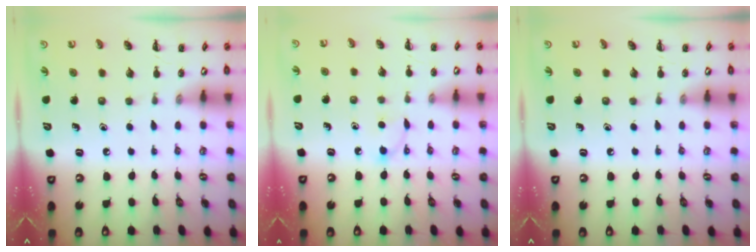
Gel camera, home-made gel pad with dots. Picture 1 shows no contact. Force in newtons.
{"total": 2.8, "press": 2.7, "slide": 0.9}
{"total": 0.0}